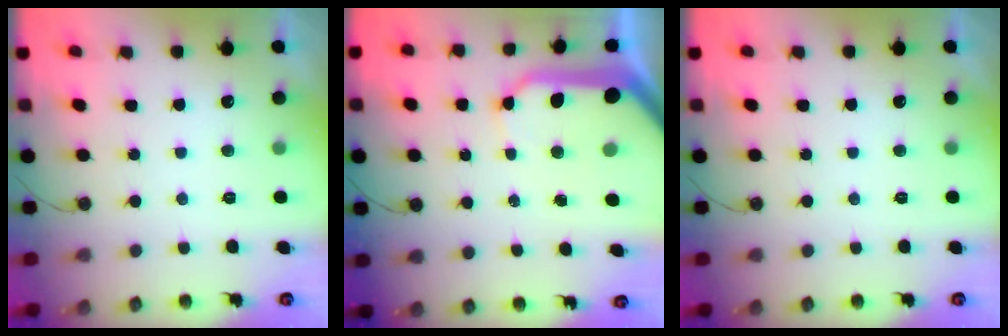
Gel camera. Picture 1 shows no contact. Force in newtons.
{"total": 18.2, "press": 18.1, "slide": 2.2}
{"total": 0.0}